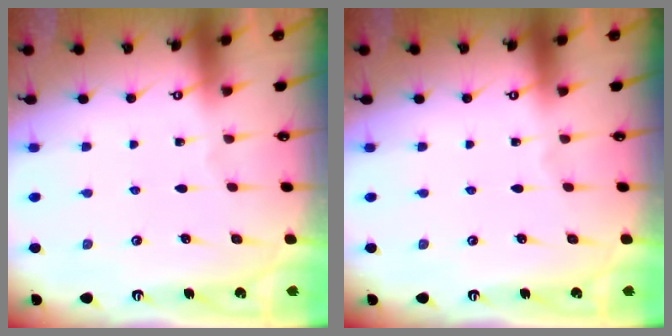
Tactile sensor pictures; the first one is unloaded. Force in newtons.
{"total": 0.0}